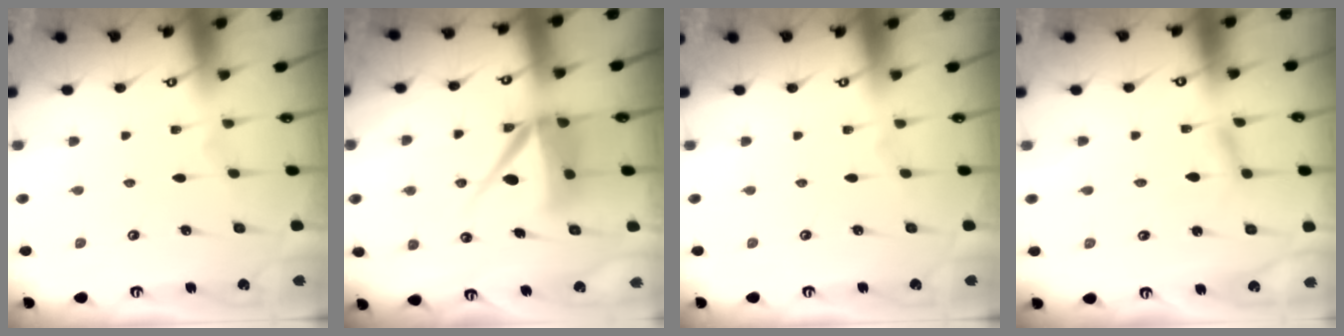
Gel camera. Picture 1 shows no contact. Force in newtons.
{"total": 10.0, "press": 9.9, "slide": 1.3}
{"total": 0.0}
{"total": 2.4, "press": 2.4, "slide": 0.2}